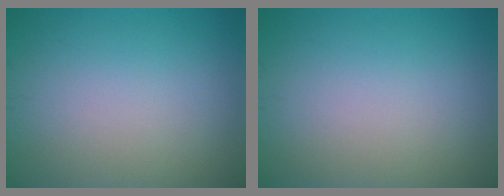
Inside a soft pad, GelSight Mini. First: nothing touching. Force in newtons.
{"total": 0.0}